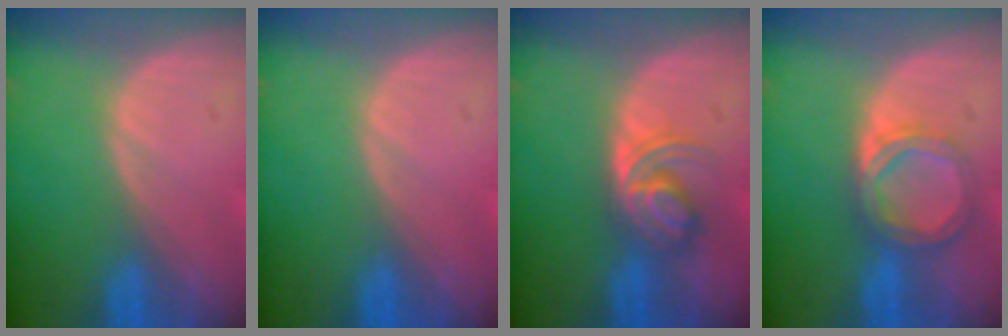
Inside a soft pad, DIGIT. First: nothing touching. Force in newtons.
{"total": 0.0}
{"total": 5.7, "press": 5.1, "slide": 2.6}
{"total": 5.6, "press": 5.3, "slide": 1.9}